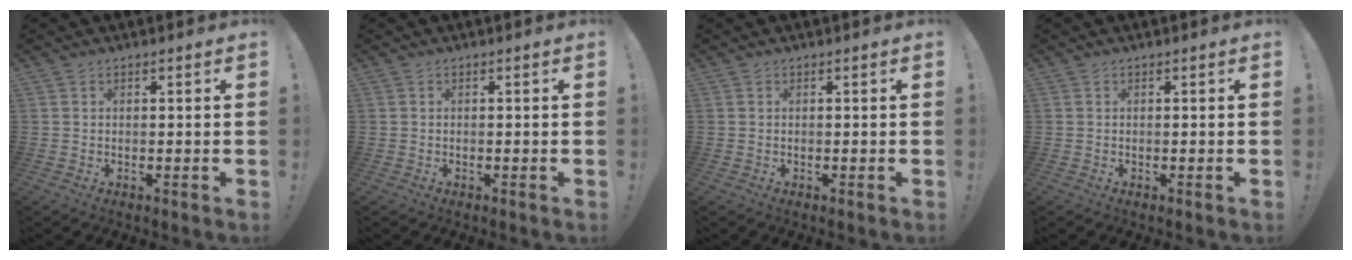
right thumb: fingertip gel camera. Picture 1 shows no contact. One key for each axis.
{"total": 0.0}
{"total": 0.0}
{"total": 0.0}